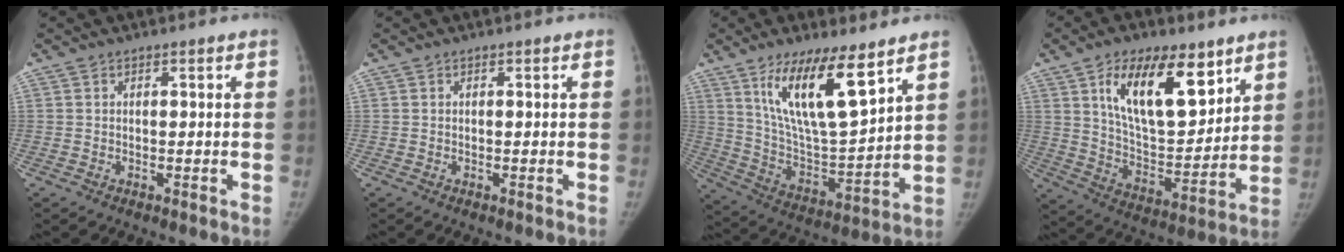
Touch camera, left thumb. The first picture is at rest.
{"total": 0.0}
{"total": 17.2, "force": [10.0, 4.8, 13.1], "torque": [-0.214, -0.060, 0.196]}
{"total": 18.5, "force": [9.5, 8.6, 13.4], "torque": [-0.174, -0.049, 0.172]}